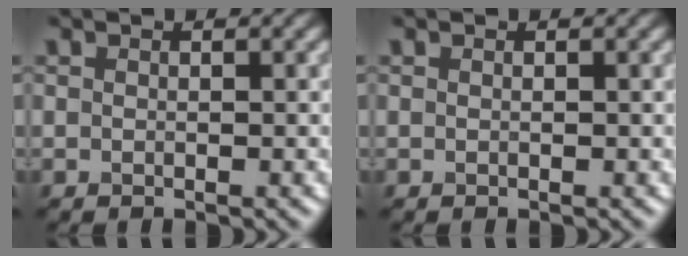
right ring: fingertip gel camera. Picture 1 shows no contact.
{"total": 0.0}